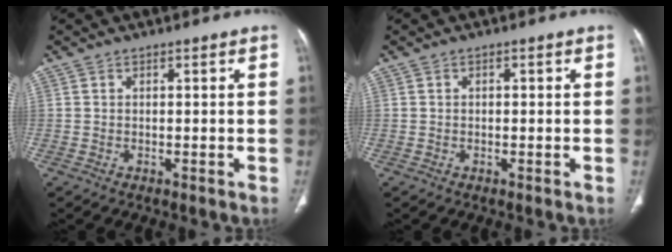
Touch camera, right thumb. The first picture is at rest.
{"total": 0.6, "force": [0.1, 0.3, 0.5], "torque": [-0.008, 0.000, 0.002]}